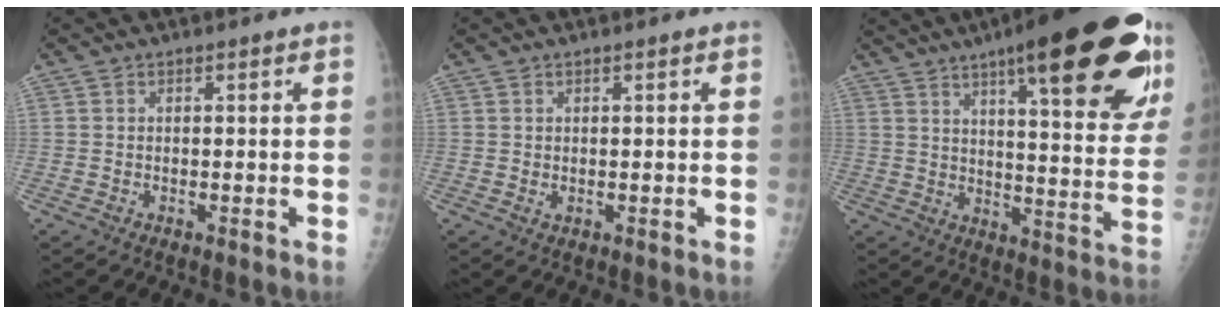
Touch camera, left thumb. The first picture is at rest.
{"total": 0.7, "force": [0.1, 0.4, 0.6], "torque": [-0.008, -0.002, 0.005]}
{"total": 29.0, "force": [16.8, 7.1, 22.6], "torque": [-0.260, -0.043, 0.227]}